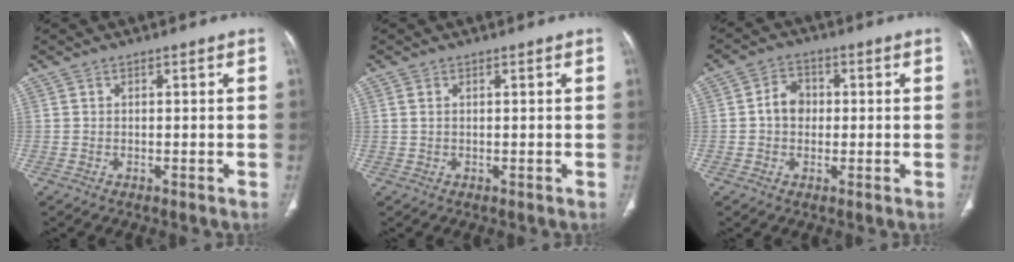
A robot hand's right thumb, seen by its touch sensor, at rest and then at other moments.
{"total": 0.8, "force": [0.3, 0.3, 0.7], "torque": [-0.020, 0.009, 0.012]}
{"total": 5.0, "force": [0.0, 4.1, 2.9], "torque": [-0.033, 0.014, -0.007]}